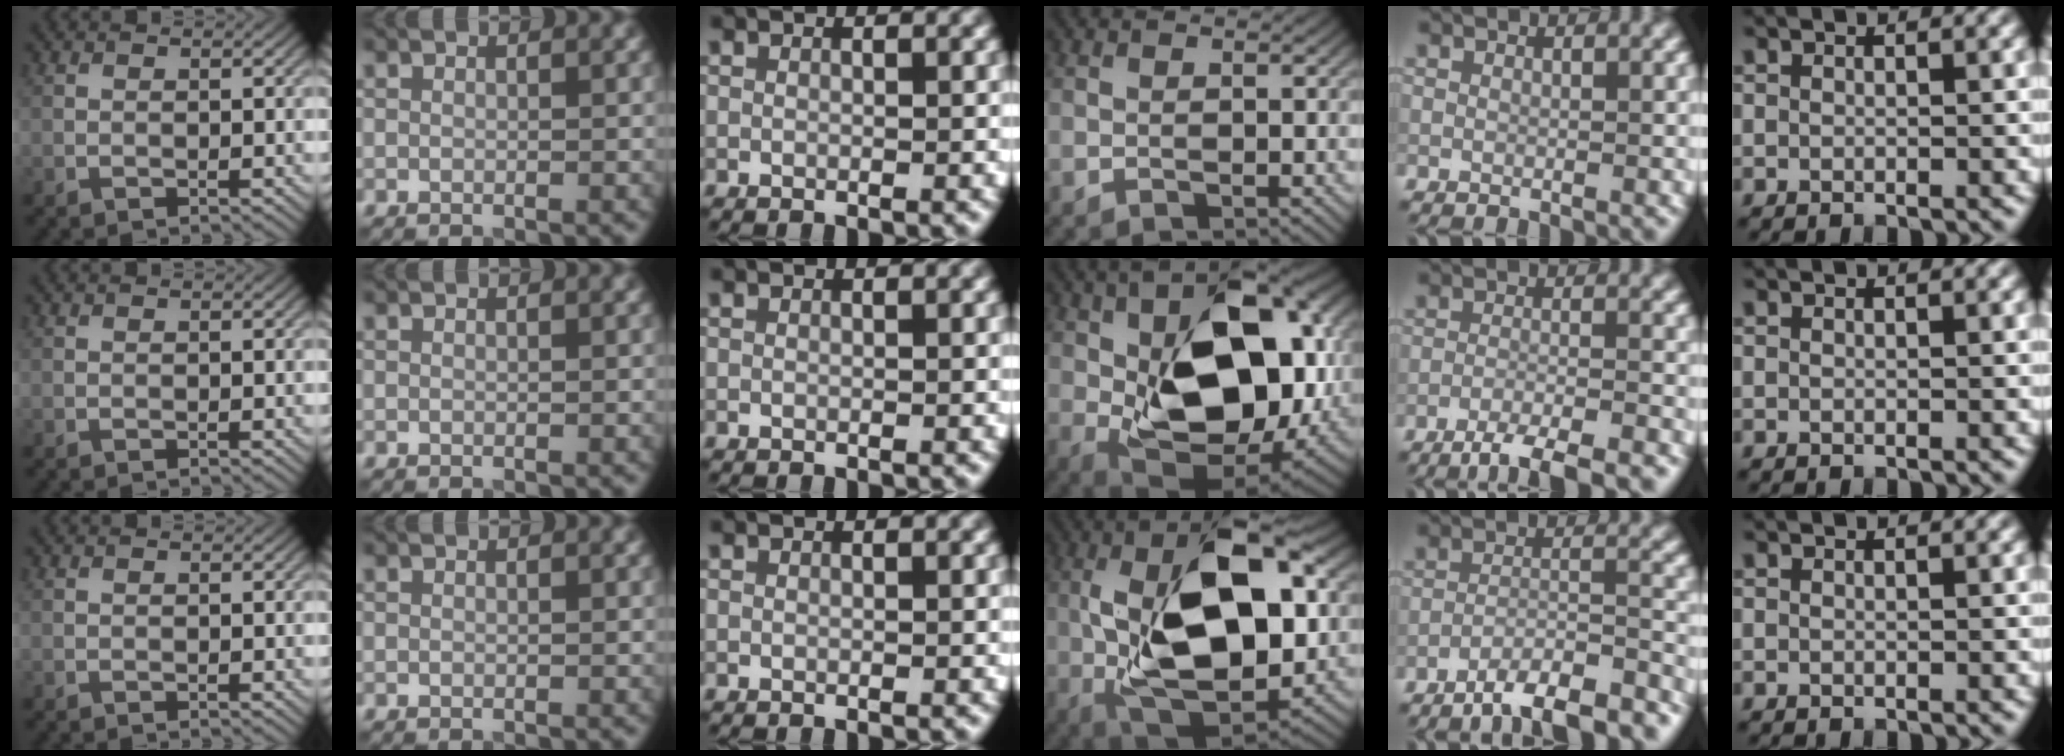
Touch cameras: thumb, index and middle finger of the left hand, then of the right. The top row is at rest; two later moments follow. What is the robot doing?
{"motion": "lift_and_place", "object": "calculator"}